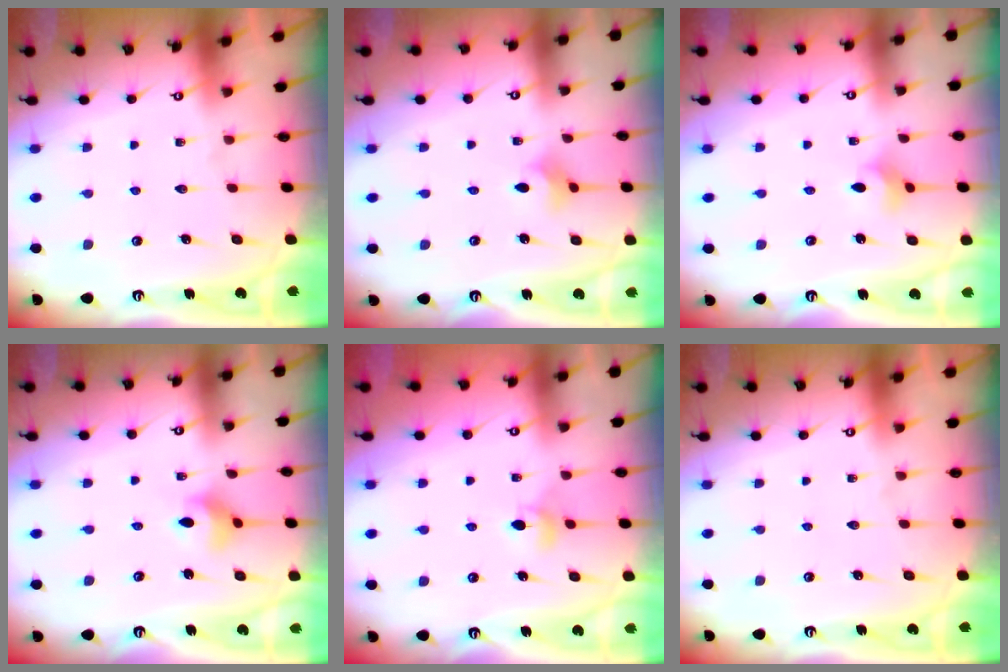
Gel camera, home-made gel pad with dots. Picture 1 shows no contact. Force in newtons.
{"total": 4.2, "press": 4.2, "slide": 0.7}
{"total": 3.7, "press": 3.6, "slide": 0.7}
{"total": 5.7, "press": 5.4, "slide": 1.6}
{"total": 4.3, "press": 4.2, "slide": 0.6}
{"total": 0.0}